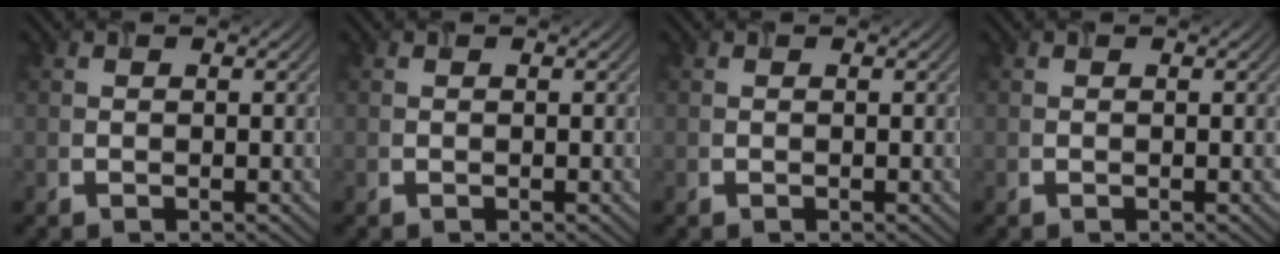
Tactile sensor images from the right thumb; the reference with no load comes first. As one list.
[{"total": 0.0}, {"total": 0.0}, {"total": 0.0}]